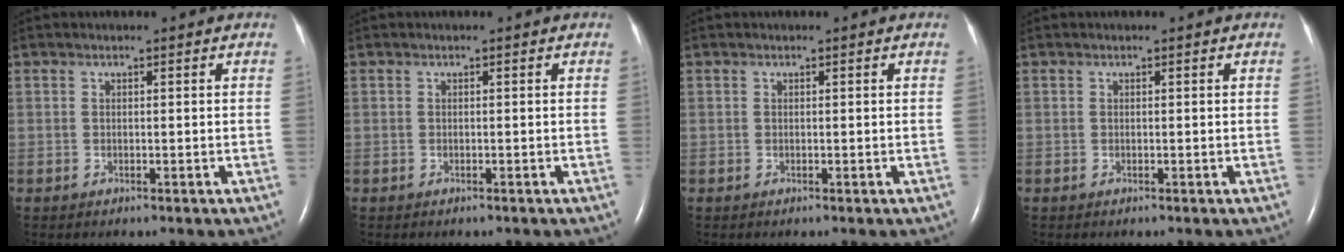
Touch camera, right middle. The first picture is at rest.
{"total": 0.0}
{"total": 0.0}
{"total": 0.0}